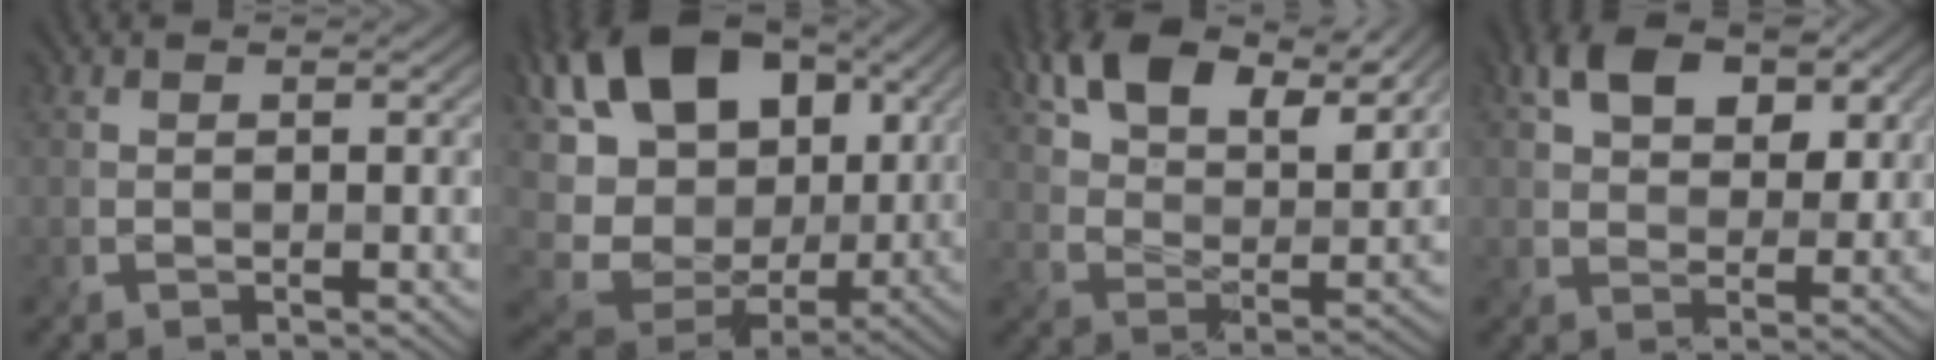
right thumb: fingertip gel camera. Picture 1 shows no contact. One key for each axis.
{"total": 18.5, "fx": 3.1, "fy": 13.3, "fz": 12.5, "tx": -0.262, "ty": -0.006, "tz": 0.069}
{"total": 11.9, "fx": 7.6, "fy": 5.9, "fz": 7.1, "tx": -0.147, "ty": 0.008, "tz": 0.138}
{"total": 7.7, "fx": 3.1, "fy": 5.0, "fz": 5.0, "tx": -0.096, "ty": 0.003, "tz": 0.048}